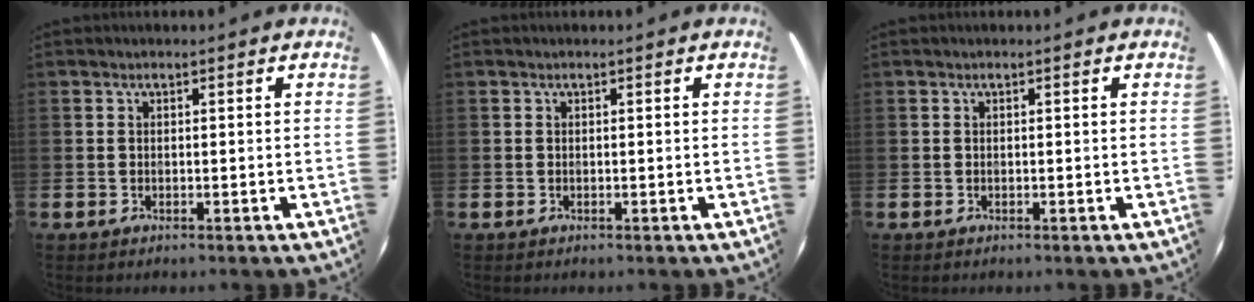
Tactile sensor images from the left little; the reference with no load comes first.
{"total": 0.0}
{"total": 0.0}